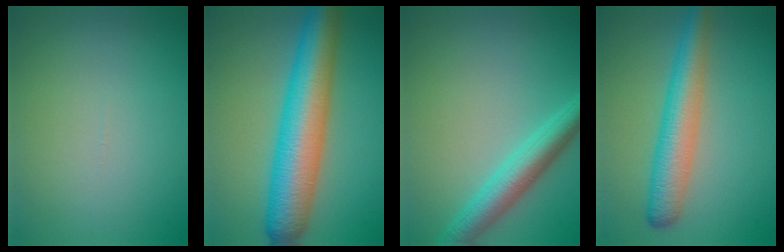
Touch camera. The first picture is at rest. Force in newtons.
{"total": 9.6, "press": 9.6, "slide": 0.2}
{"total": 4.5, "press": 4.5, "slide": 0.1}
{"total": 5.2, "press": 5.2, "slide": 0.2}